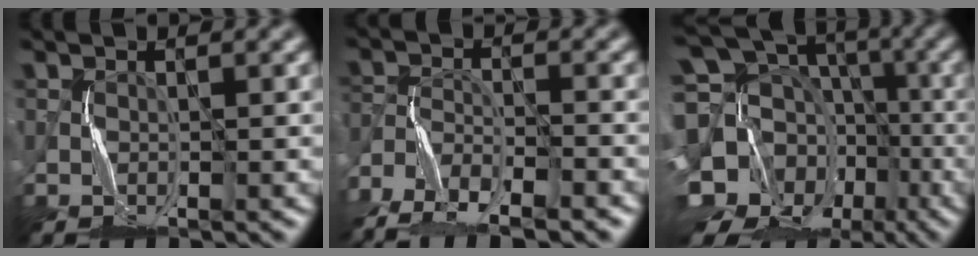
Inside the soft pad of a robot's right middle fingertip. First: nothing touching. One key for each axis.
{"total": 8.8, "fx": -7.9, "fy": 2.3, "fz": 3.0, "tx": -0.047, "ty": -0.013, "tz": -0.139}
{"total": 16.7, "fx": -5.5, "fy": 13.1, "fz": 8.7, "tx": -0.190, "ty": 0.017, "tz": -0.068}